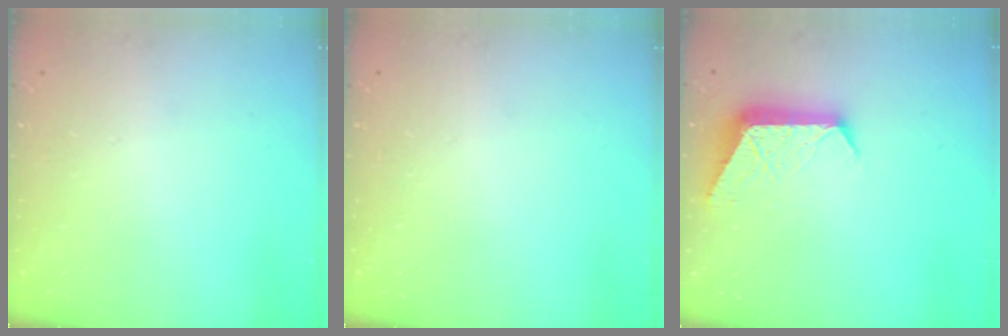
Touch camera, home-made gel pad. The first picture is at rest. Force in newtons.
{"total": 0.0}
{"total": 9.3, "press": 9.3, "slide": 0.3}